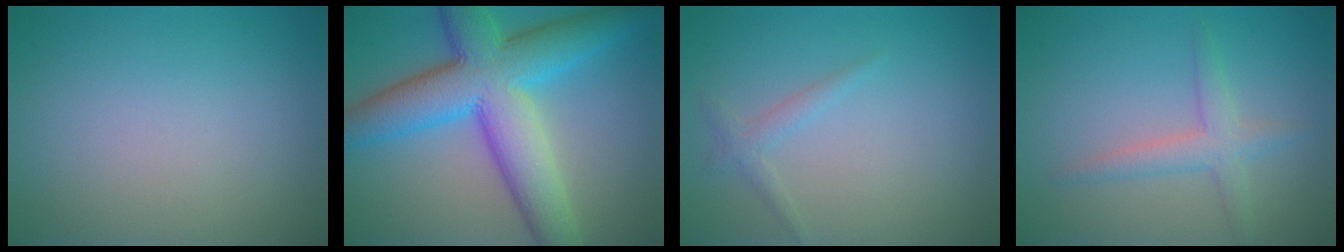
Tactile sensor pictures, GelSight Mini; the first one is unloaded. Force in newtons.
{"total": 10.8, "press": 10.8, "slide": 0.1}
{"total": 1.2, "press": 1.2, "slide": 0.1}
{"total": 2.4, "press": 2.4, "slide": 0.1}